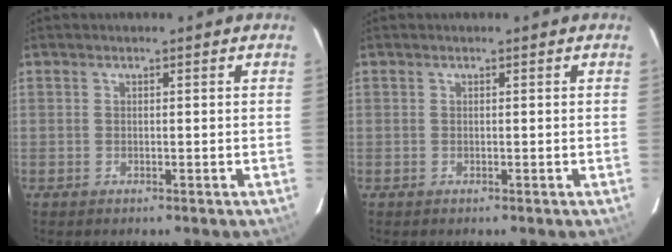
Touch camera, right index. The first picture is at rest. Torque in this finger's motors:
{"motor_torque": [0.00, 0.00, 0.02, 0.01]}